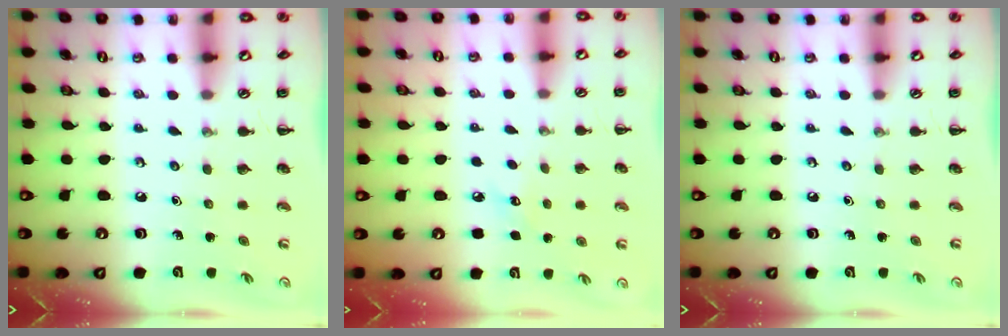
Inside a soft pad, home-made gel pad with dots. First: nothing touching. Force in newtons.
{"total": 5.2, "press": 5.1, "slide": 1.3}
{"total": 0.0}